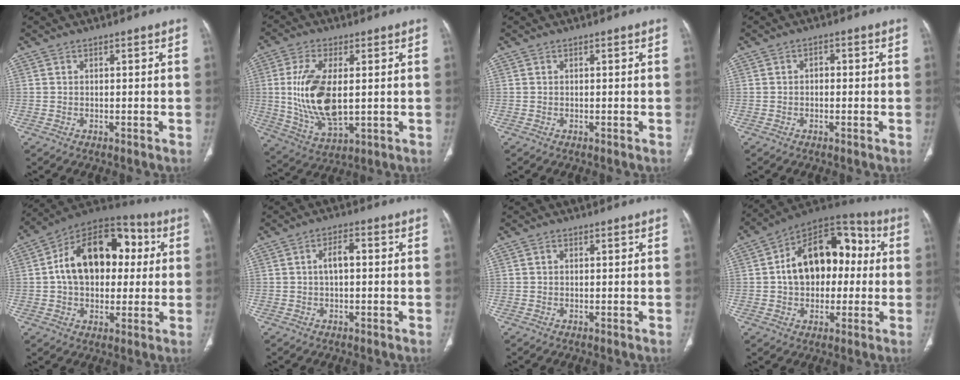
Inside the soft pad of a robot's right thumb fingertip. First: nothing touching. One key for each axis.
{"total": 14.5, "fx": 0.7, "fy": 6.9, "fz": 12.7, "tx": -0.258, "ty": -0.017, "tz": 0.025}
{"total": 0.0}
{"total": 1.6, "fx": -0.1, "fy": 1.1, "fz": 1.0, "tx": -0.009, "ty": 0.007, "tz": -0.006}
{"total": 20.7, "fx": 2.7, "fy": 13.7, "fz": 15.3, "tx": -0.210, "ty": 0.028, "tz": 0.036}
{"total": 3.7, "fx": 0.2, "fy": 1.8, "fz": 3.2, "tx": -0.058, "ty": 0.013, "tz": 0.000}
{"total": 0.6, "fx": 0.1, "fy": 0.5, "fz": 0.3, "tx": -0.002, "ty": 0.002, "tz": 0.001}
{"total": 19.7, "fx": 1.5, "fy": 13.0, "fz": 14.7, "tx": -0.187, "ty": 0.043, "tz": 0.018}